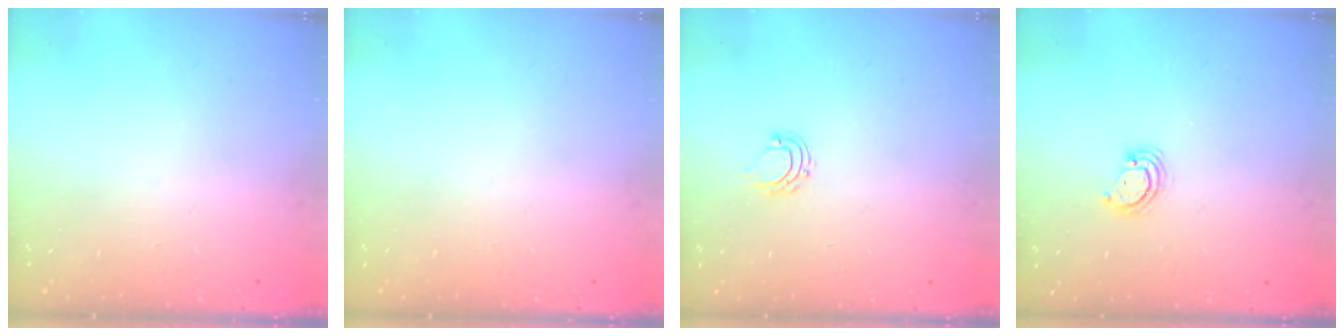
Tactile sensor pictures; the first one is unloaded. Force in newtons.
{"total": 0.0}
{"total": 5.2, "press": 5.2, "slide": 0.4}
{"total": 2.6, "press": 2.6, "slide": 0.3}